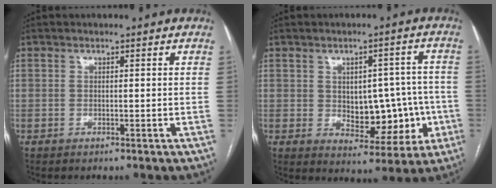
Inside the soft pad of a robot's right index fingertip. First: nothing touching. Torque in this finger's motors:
{"motor_torque": [0.12, 0.08, 0.05, 0.03]}